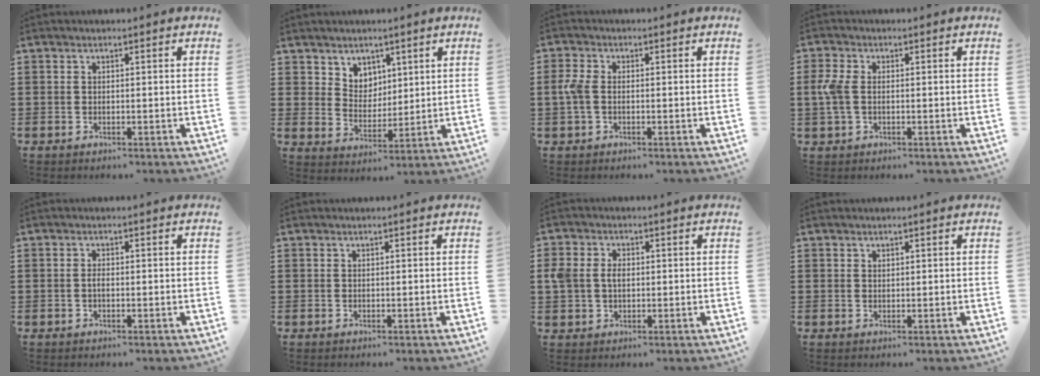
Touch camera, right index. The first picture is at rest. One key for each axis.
{"total": 4.8, "fx": 3.4, "fy": 3.5, "fz": 0.0, "tx": -0.021, "ty": 0.003, "tz": 0.064}
{"total": 3.1, "fx": -0.3, "fy": 1.8, "fz": 2.5, "tx": -0.074, "ty": -0.002, "tz": -0.012}
{"total": 3.9, "fx": -0.1, "fy": 2.3, "fz": 3.2, "tx": -0.095, "ty": -0.003, "tz": -0.012}
{"total": 1.1, "fx": -0.3, "fy": 0.4, "fz": 1.0, "tx": -0.019, "ty": -0.002, "tz": -0.005}
{"total": 0.0}
{"total": 3.5, "fx": 0.2, "fy": 2.7, "fz": 2.2, "tx": -0.063, "ty": 0.005, "tz": -0.003}
{"total": 0.6, "fx": 0.4, "fy": 0.4, "fz": 0.0, "tx": -0.002, "ty": 0.001, "tz": 0.009}